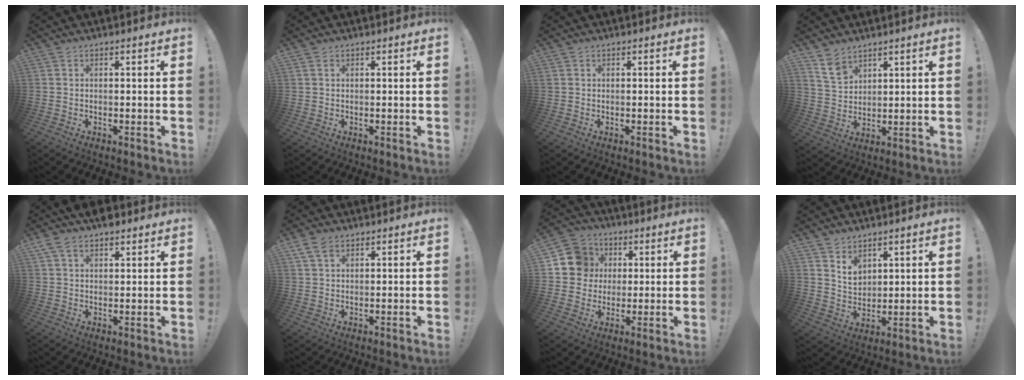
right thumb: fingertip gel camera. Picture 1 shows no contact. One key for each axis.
{"total": 0.9, "fx": 0.6, "fy": 0.5, "fz": 0.5, "tx": -0.005, "ty": -0.002, "tz": 0.010}
{"total": 0.0}
{"total": 7.9, "fx": 5.7, "fy": 4.8, "fz": 2.5, "tx": -0.045, "ty": -0.034, "tz": 0.113}
{"total": 6.1, "fx": 4.0, "fy": 3.2, "fz": 3.2, "tx": -0.061, "ty": -0.008, "tz": 0.075}
{"total": 4.5, "fx": 2.8, "fy": 2.4, "fz": 2.5, "tx": -0.050, "ty": -0.008, "tz": 0.055}
{"total": 11.7, "fx": 2.3, "fy": 11.0, "fz": 3.3, "tx": -0.036, "ty": 0.002, "tz": 0.053}
{"total": 6.6, "fx": 4.7, "fy": 4.3, "fz": 1.7, "tx": -0.020, "ty": -0.043, "tz": 0.089}